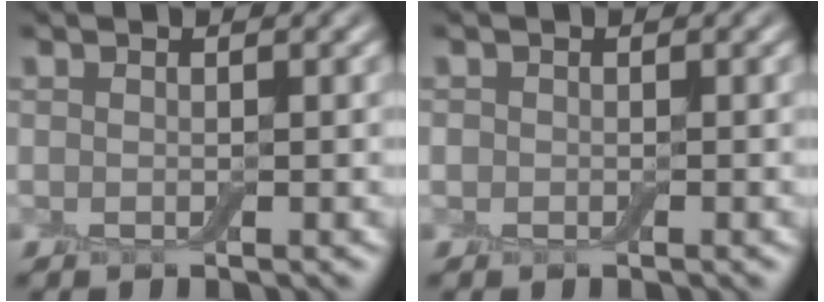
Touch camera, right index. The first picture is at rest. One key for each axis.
{"total": 0.6, "fx": -0.1, "fy": 0.5, "fz": 0.1, "tx": 0.001, "ty": -0.003, "tz": -0.004}